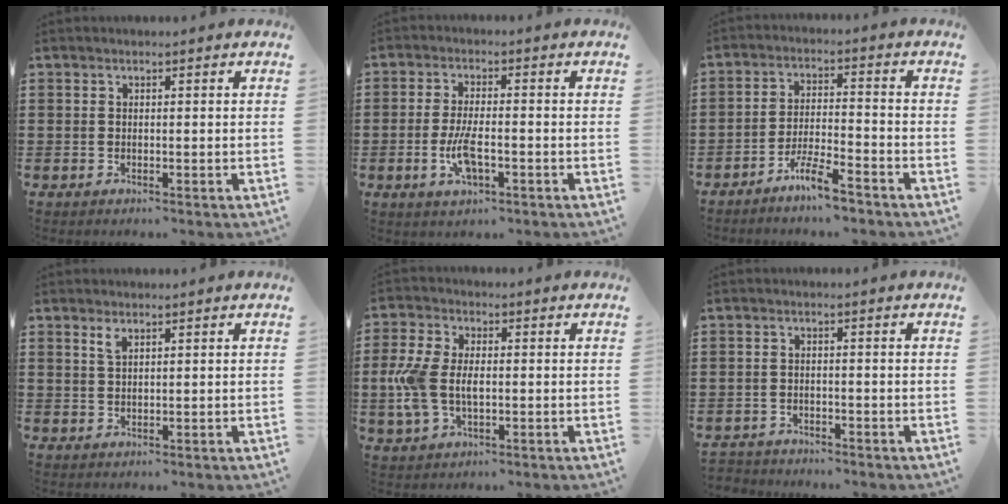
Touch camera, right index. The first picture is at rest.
{"total": 5.8, "force": [-1.7, 2.1, 5.2], "torque": [-0.113, -0.004, -0.036]}
{"total": 5.7, "force": [-4.8, 0.5, 3.1], "torque": [-0.066, 0.001, -0.092]}
{"total": 1.7, "force": [1.2, 0.6, 1.1], "torque": [-0.024, 0.003, 0.021]}
{"total": 7.0, "force": [-0.4, 4.2, 5.6], "torque": [-0.152, -0.004, -0.020]}
{"total": 1.7, "force": [-1.7, 0.3, -0.3], "torque": [-0.001, 0.003, -0.039]}